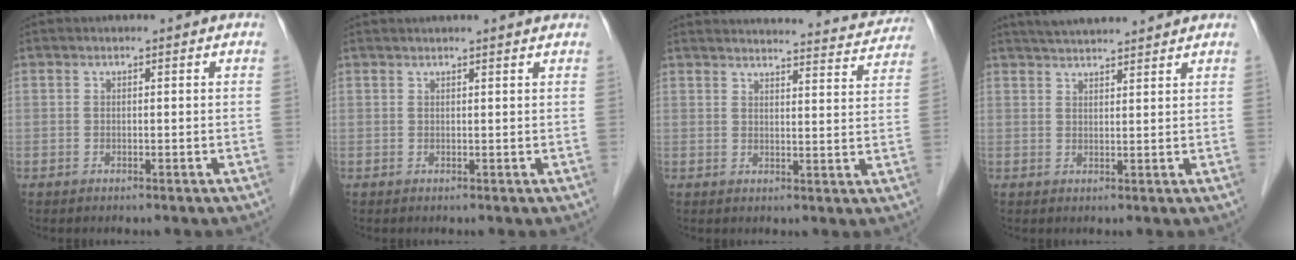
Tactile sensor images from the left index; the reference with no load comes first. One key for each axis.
{"total": 4.2, "fx": 3.9, "fy": -0.2, "fz": 1.5, "tx": -0.020, "ty": 0.022, "tz": 0.044}
{"total": 20.0, "fx": 19.5, "fy": 2.3, "fz": 3.9, "tx": -0.044, "ty": -0.030, "tz": 0.226}
{"total": 8.4, "fx": 7.8, "fy": 0.5, "fz": 3.1, "tx": -0.053, "ty": 0.033, "tz": 0.116}